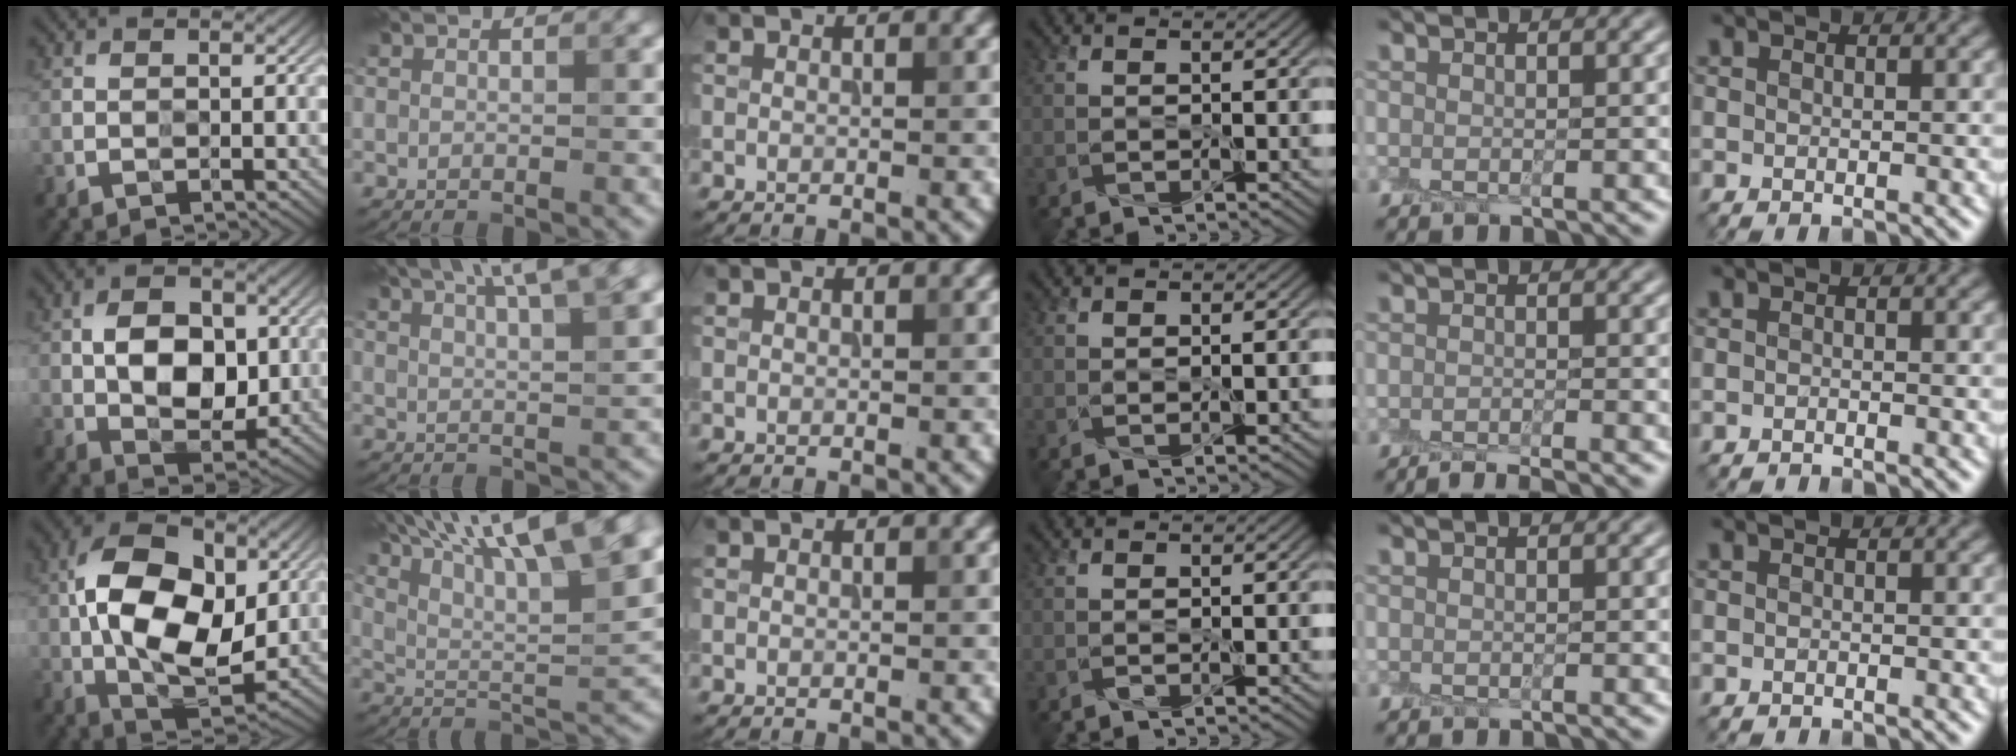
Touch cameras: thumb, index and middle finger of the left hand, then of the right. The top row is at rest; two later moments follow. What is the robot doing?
{"motion": "peel", "object": "cling film"}